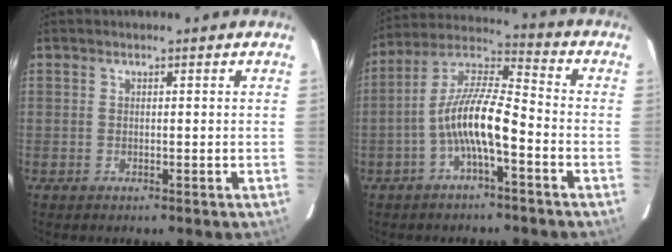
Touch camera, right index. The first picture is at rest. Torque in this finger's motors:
{"motor_torque": [1.49, -0.65, 0.96, 0.21]}